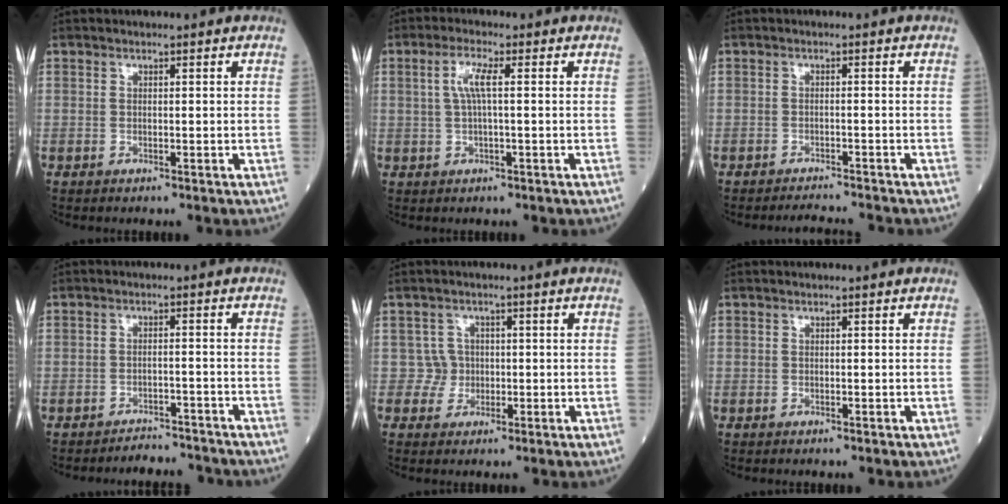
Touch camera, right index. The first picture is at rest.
{"total": 3.6, "force": [0.7, 0.4, 3.5], "torque": [-0.076, 0.010, 0.014]}
{"total": 3.6, "force": [-3.6, -0.6, 0.3], "torque": [-0.002, -0.012, -0.055]}
{"total": 5.2, "force": [-5.1, 1.0, 0.1], "torque": [0.005, 0.003, -0.074]}
{"total": 2.4, "force": [-0.2, 2.3, -0.5], "torque": [0.020, 0.008, -0.007]}
{"total": 0.0}